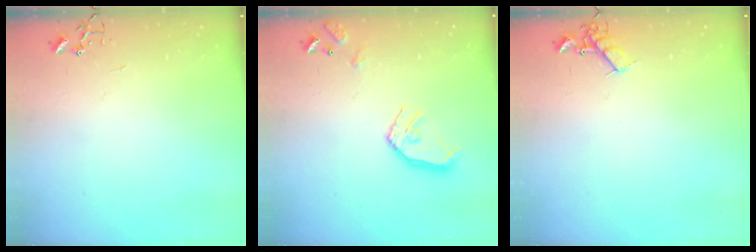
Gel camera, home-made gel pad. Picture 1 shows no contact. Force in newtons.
{"total": 12.7, "press": 12.6, "slide": 1.6}
{"total": 7.5, "press": 7.5, "slide": 0.8}